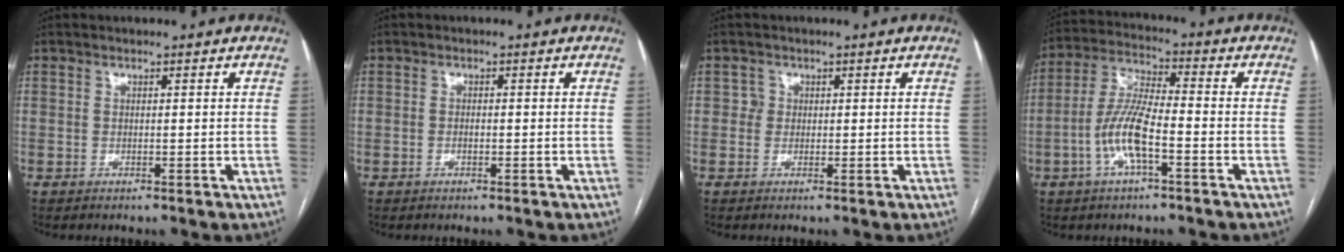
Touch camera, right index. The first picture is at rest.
{"total": 0.7, "force": [-0.2, 0.2, 0.6], "torque": [-0.014, 0.002, 0.001]}
{"total": 1.2, "force": [0.3, 1.2, 0.0], "torque": [0.007, 0.005, 0.006]}
{"total": 9.0, "force": [-3.0, 1.9, 8.3], "torque": [-0.182, 0.008, -0.058]}